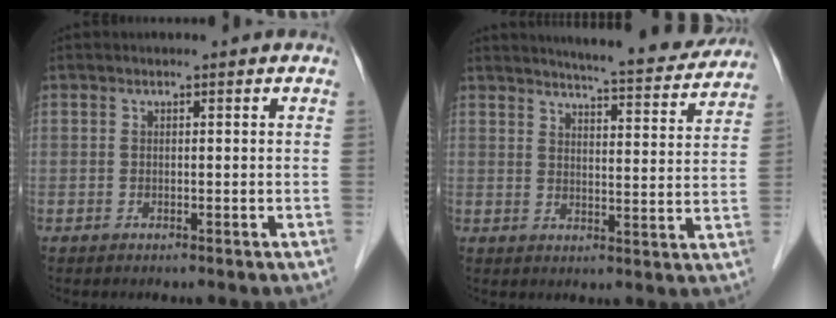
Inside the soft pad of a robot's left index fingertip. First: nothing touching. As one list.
[{"total": 15.7, "force": [14.6, 1.5, 5.5], "torque": [-0.072, -0.026, 0.174]}]